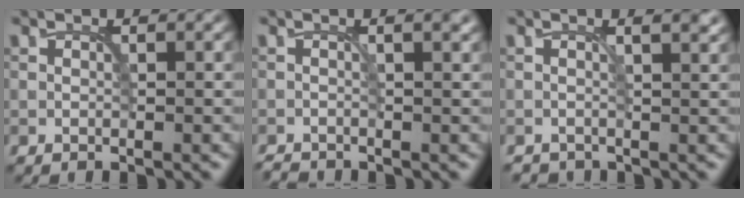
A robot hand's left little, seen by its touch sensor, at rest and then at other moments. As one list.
[{"total": 1.5, "force": [-0.8, 0.4, 1.2], "torque": [-0.018, -0.006, -0.018]}, {"total": 1.3, "force": [0.0, 0.7, 1.1], "torque": [-0.009, -0.004, 0.002]}]